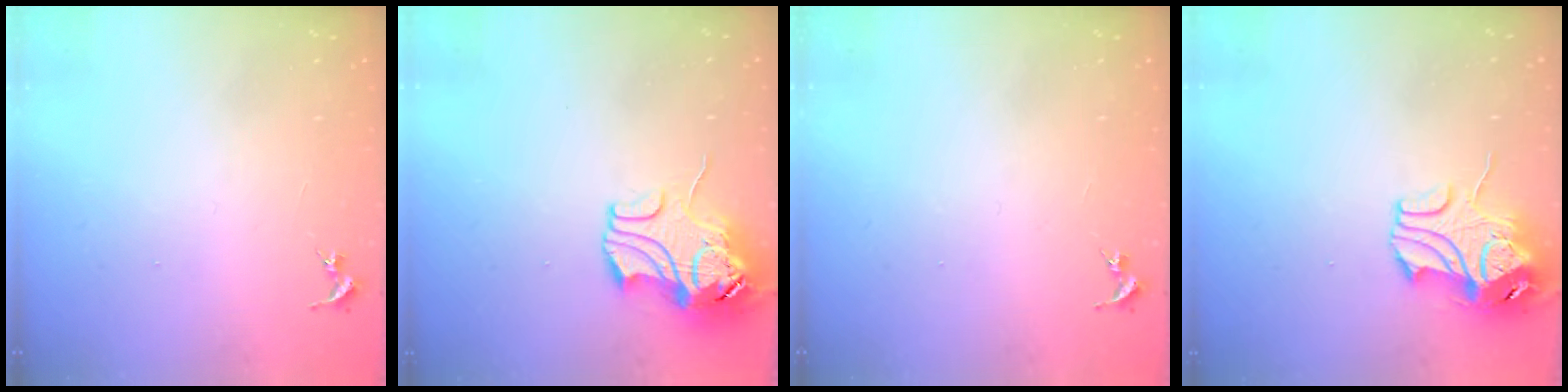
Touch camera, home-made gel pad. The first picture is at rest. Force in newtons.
{"total": 11.2, "press": 11.0, "slide": 1.7}
{"total": 0.0}
{"total": 10.5, "press": 10.4, "slide": 1.5}